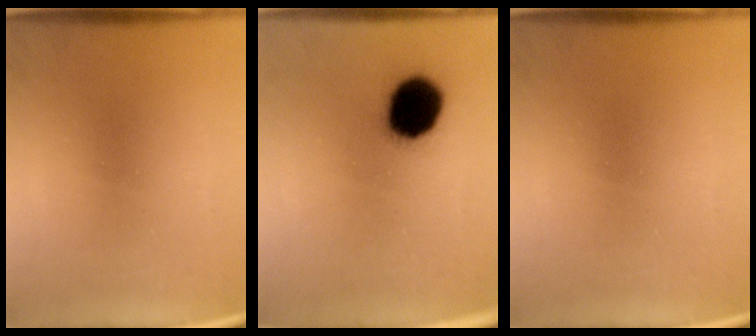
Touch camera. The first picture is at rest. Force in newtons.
{"total": 14.1}
{"total": 0.0}